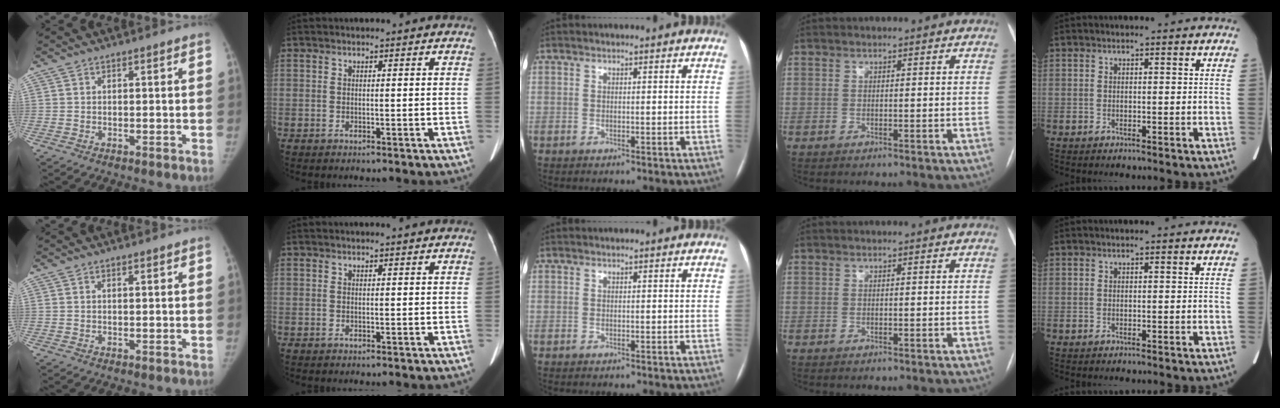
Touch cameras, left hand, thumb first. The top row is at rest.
{"thumb": {"total": 0.7, "force": [0.4, 0.3, 0.5], "torque": [-0.007, -0.001, 0.005]}, "index": {"total": 0.8, "force": [0.8, 0.2, 0.2], "torque": [-0.009, 0.011, 0.012]}}